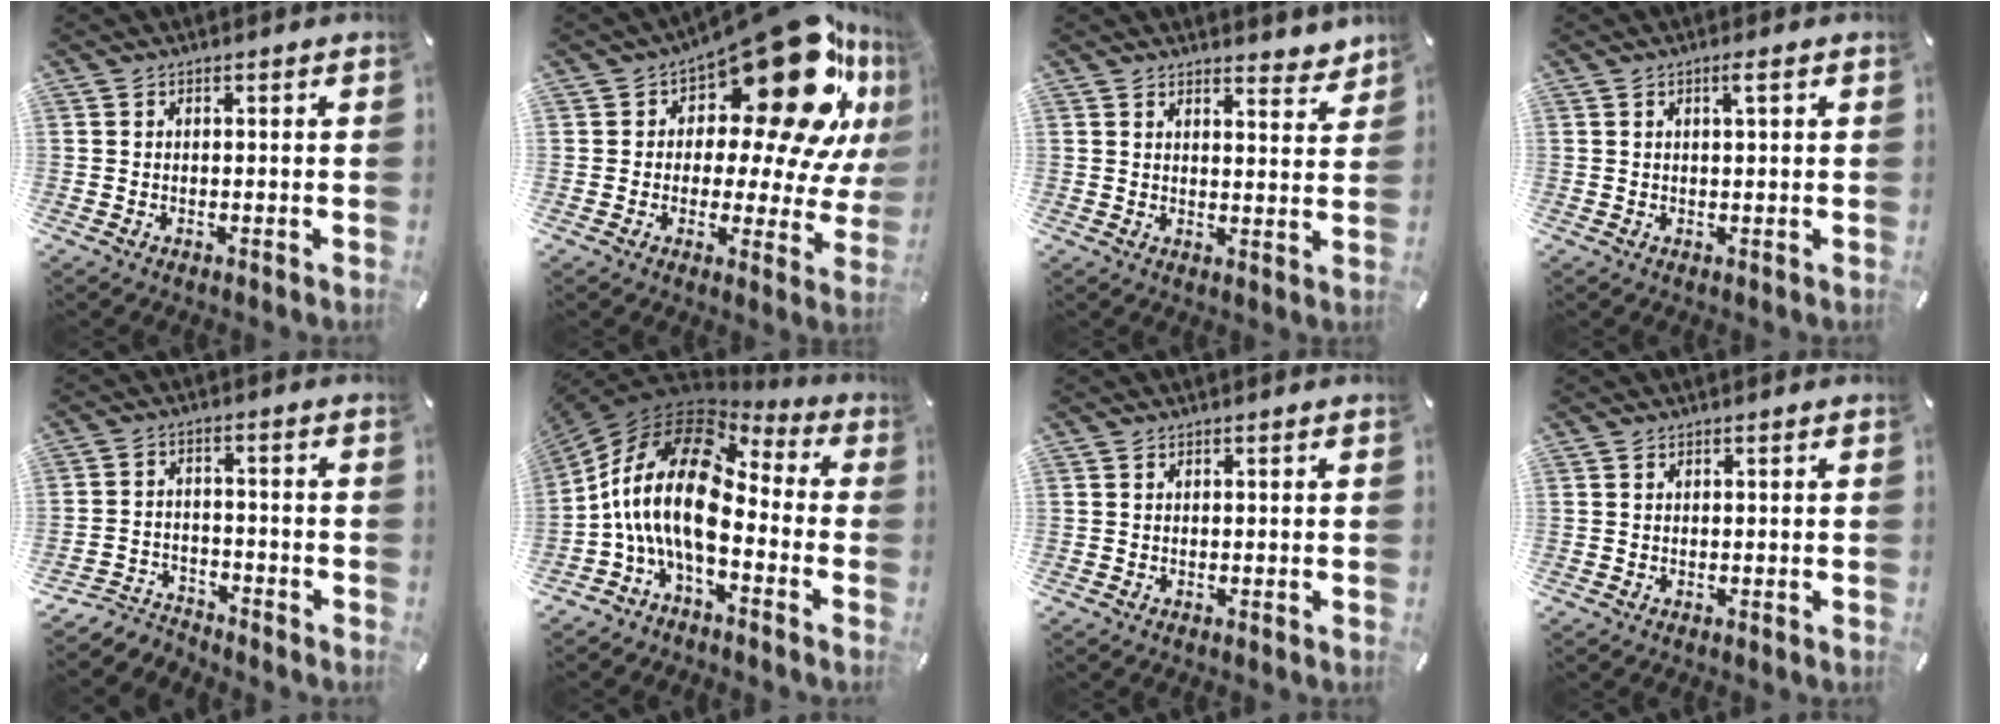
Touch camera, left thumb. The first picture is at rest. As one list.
[{"total": 25.5, "force": [12.5, 10.7, 19.5], "torque": [-0.257, -0.096, 0.209]}, {"total": 3.9, "force": [3.7, 1.1, 0.5], "torque": [0.002, -0.031, 0.065]}, {"total": 2.4, "force": [0.9, 0.3, 2.2], "torque": [-0.045, 0.002, 0.014]}, {"total": 5.2, "force": [-4.7, 1.9, 0.9], "torque": [-0.024, 0.016, -0.095]}, {"total": 19.4, "force": [-2.4, 10.8, 15.9], "torque": [-0.346, 0.011, -0.047]}, {"total": 0.0}, {"total": 0.0}]